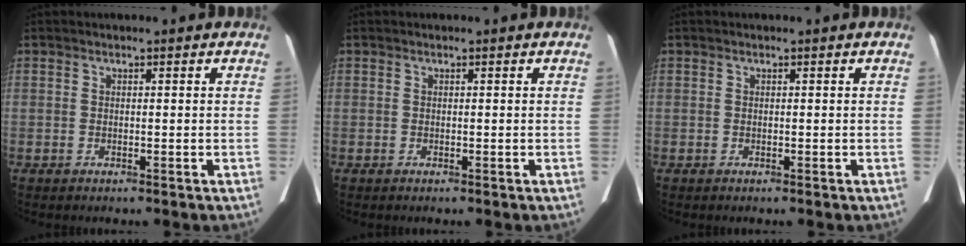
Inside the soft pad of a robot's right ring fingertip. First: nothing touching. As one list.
[{"total": 0.0}, {"total": 0.0}]